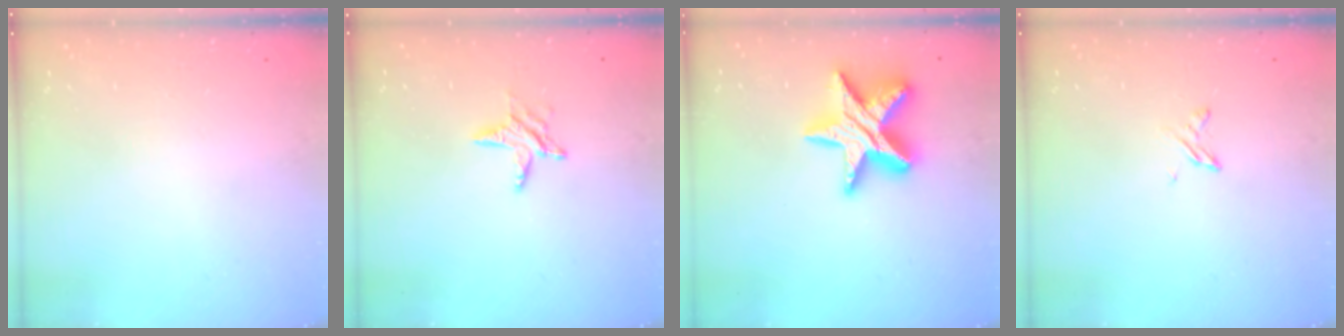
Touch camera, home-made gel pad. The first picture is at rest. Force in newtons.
{"total": 5.8, "press": 5.7, "slide": 0.6}
{"total": 18.1, "press": 18.0, "slide": 1.8}
{"total": 3.0, "press": 2.9, "slide": 0.4}